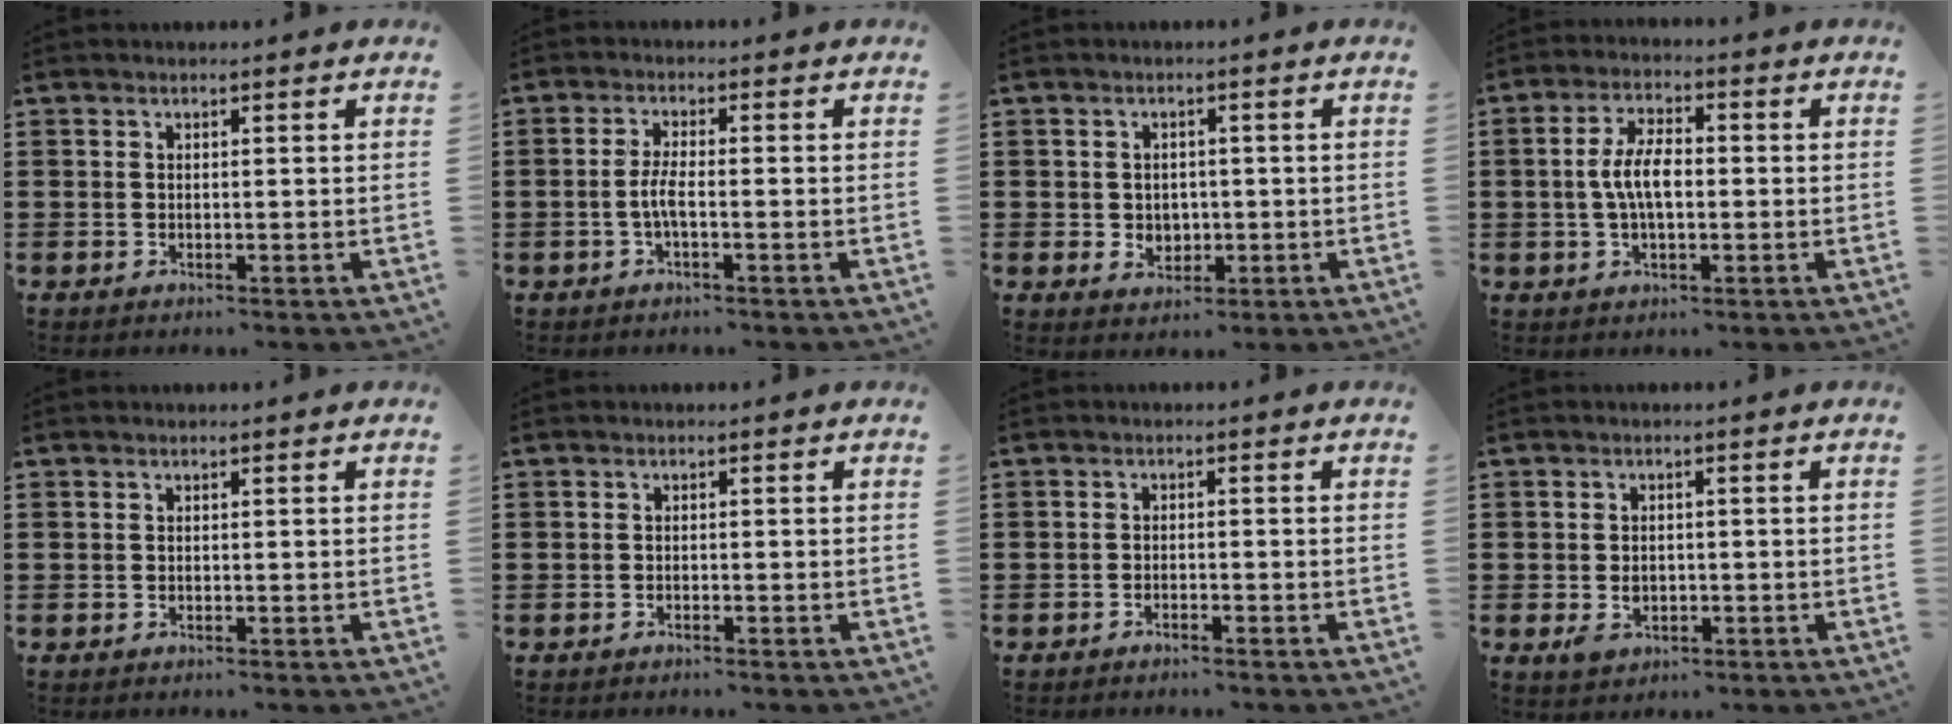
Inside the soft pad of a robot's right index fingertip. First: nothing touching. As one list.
[{"total": 3.1, "force": [-1.0, 0.5, 2.9], "torque": [-0.073, -0.007, -0.027]}, {"total": 2.4, "force": [-0.1, 2.2, 0.8], "torque": [-0.016, 0.005, -0.007]}, {"total": 6.3, "force": [-0.3, 2.8, 5.6], "torque": [-0.124, 0.000, -0.012]}, {"total": 0.0}, {"total": 0.6, "force": [-0.6, -0.1, 0.1], "torque": [-0.005, -0.004, -0.011]}, {"total": 1.1, "force": [-1.1, -0.1, 0.2], "torque": [-0.008, -0.003, -0.021]}, {"total": 2.4, "force": [-0.7, 1.7, 1.6], "torque": [-0.031, 0.003, -0.014]}]